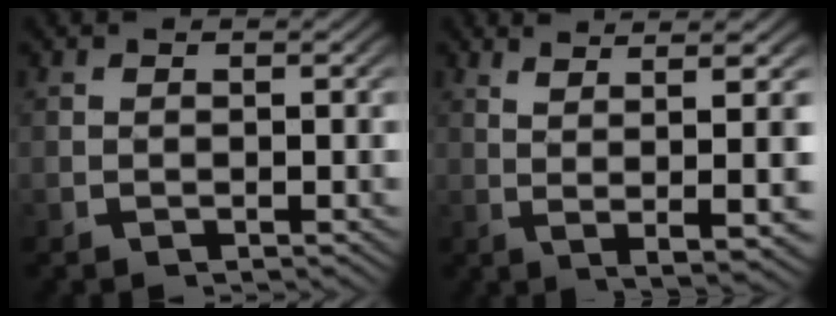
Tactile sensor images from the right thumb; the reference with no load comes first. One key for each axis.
{"total": 9.2, "fx": 1.2, "fy": 2.5, "fz": 8.8, "tx": -0.125, "ty": -0.002, "tz": 0.032}